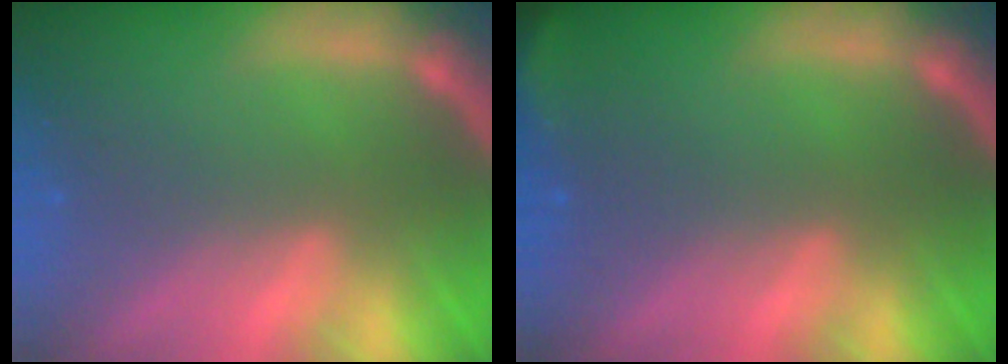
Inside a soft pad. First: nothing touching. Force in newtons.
{"total": 2.9}